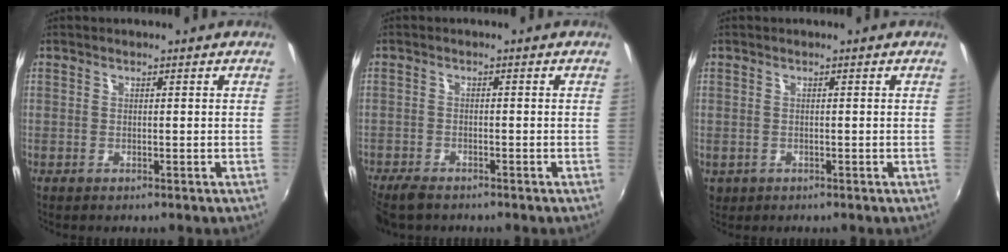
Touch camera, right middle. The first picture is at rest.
{"total": 5.1, "force": [-4.3, 1.6, 2.1], "torque": [-0.062, -0.022, -0.083]}
{"total": 1.7, "force": [-0.4, 1.5, 0.6], "torque": [-0.014, -0.004, -0.004]}